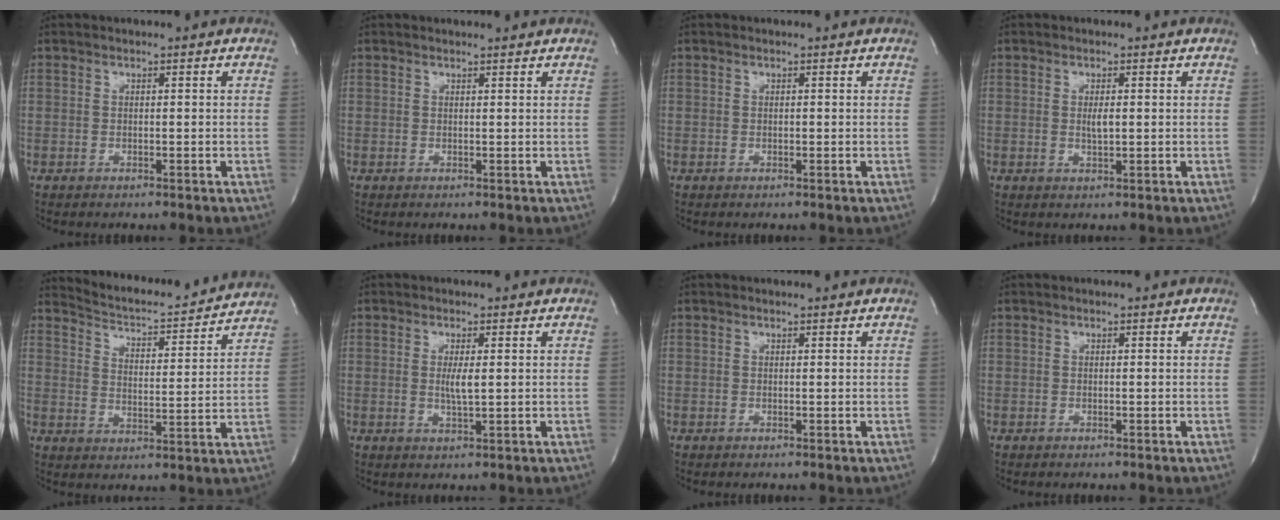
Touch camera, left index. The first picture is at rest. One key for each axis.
{"total": 1.4, "fx": 1.4, "fy": -0.2, "fz": 0.0, "tx": -0.009, "ty": -0.001, "tz": 0.018}
{"total": 0.0}
{"total": 1.7, "fx": 0.2, "fy": 0.4, "fz": 1.6, "tx": -0.033, "ty": -0.002, "tz": 0.005}
{"total": 14.1, "fx": 13.7, "fy": 1.4, "fz": 3.0, "tx": -0.049, "ty": -0.013, "tz": 0.188}
{"total": 2.5, "fx": 0.3, "fy": 0.2, "fz": 2.4, "tx": -0.052, "ty": -0.004, "tz": 0.007}
{"total": 0.8, "fx": 0.8, "fy": -0.1, "fz": 0.0, "tx": -0.006, "ty": -0.002, "tz": 0.008}
{"total": 0.0}